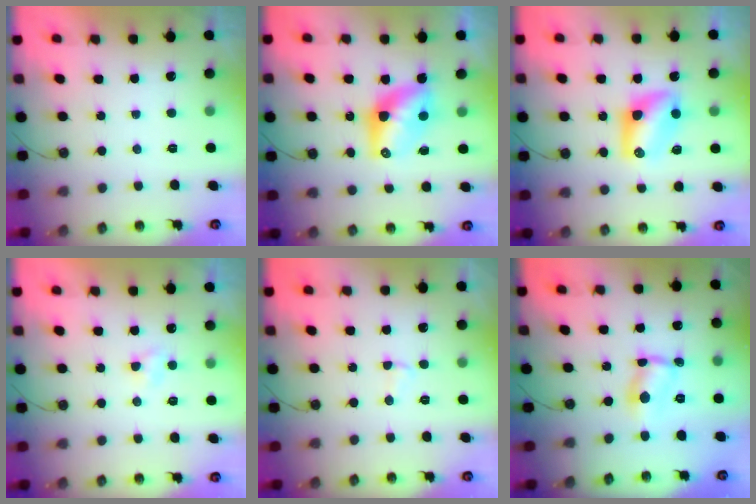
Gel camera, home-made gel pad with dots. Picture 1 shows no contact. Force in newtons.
{"total": 8.2, "press": 8.2, "slide": 0.7}
{"total": 8.6, "press": 8.5, "slide": 0.6}
{"total": 2.9, "press": 2.8, "slide": 0.5}
{"total": 2.5, "press": 2.5, "slide": 0.5}
{"total": 3.8, "press": 3.8, "slide": 0.1}